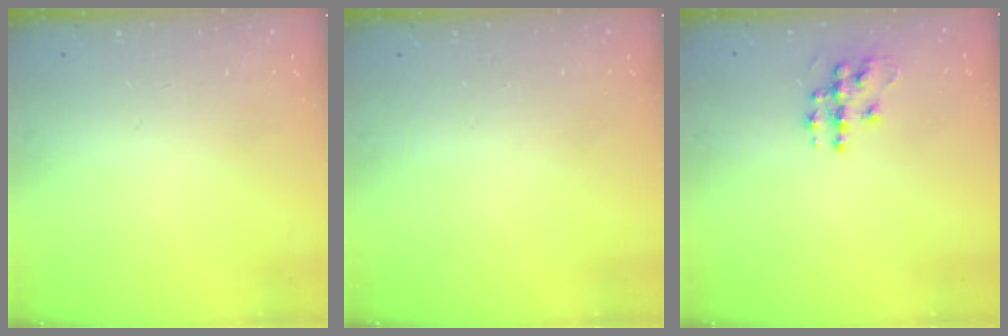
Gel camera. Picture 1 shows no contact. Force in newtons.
{"total": 0.0}
{"total": 9.6, "press": 9.6, "slide": 0.5}